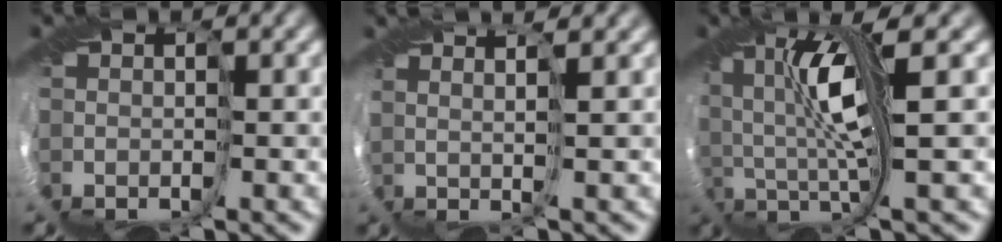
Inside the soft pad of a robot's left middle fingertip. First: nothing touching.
{"total": 4.5, "force": [3.1, 0.9, 3.1], "torque": [-0.022, 0.043, 0.019]}
{"total": 6.7, "force": [1.5, 0.6, 6.5], "torque": [-0.136, 0.013, 0.025]}